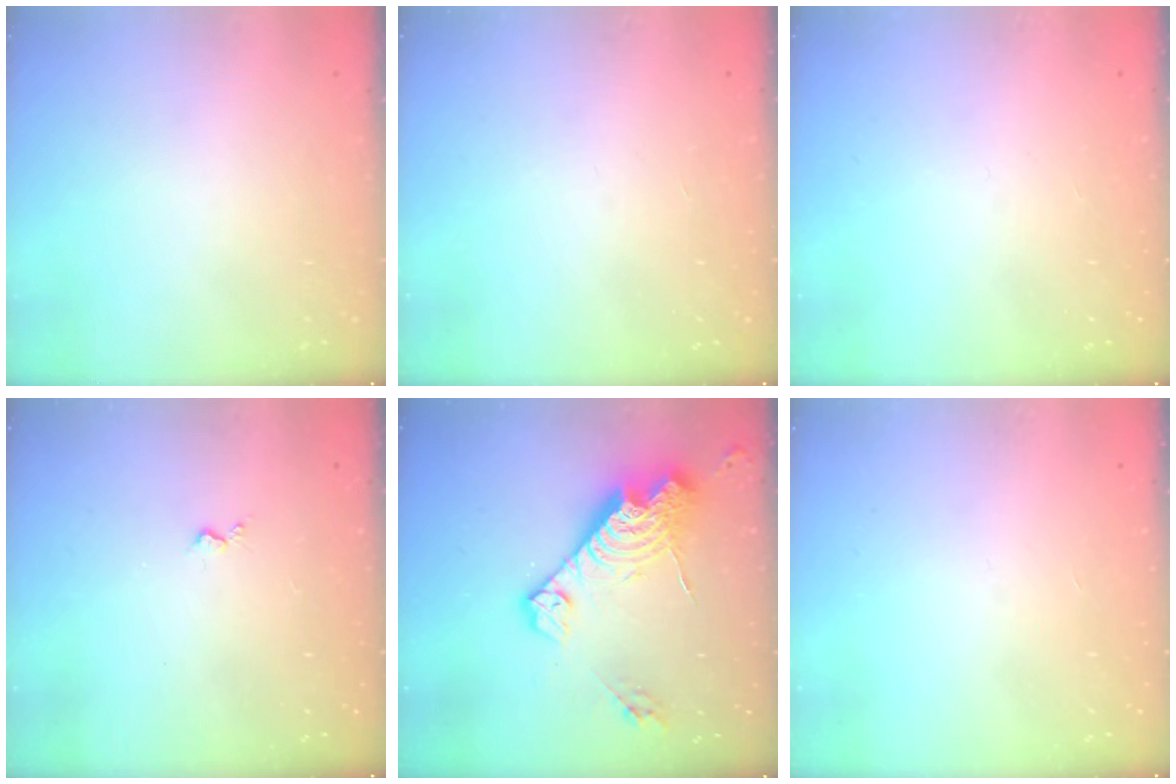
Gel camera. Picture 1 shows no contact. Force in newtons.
{"total": 0.0}
{"total": 0.0}
{"total": 3.0, "press": 2.9, "slide": 0.5}
{"total": 18.8, "press": 18.8, "slide": 1.6}
{"total": 0.0}